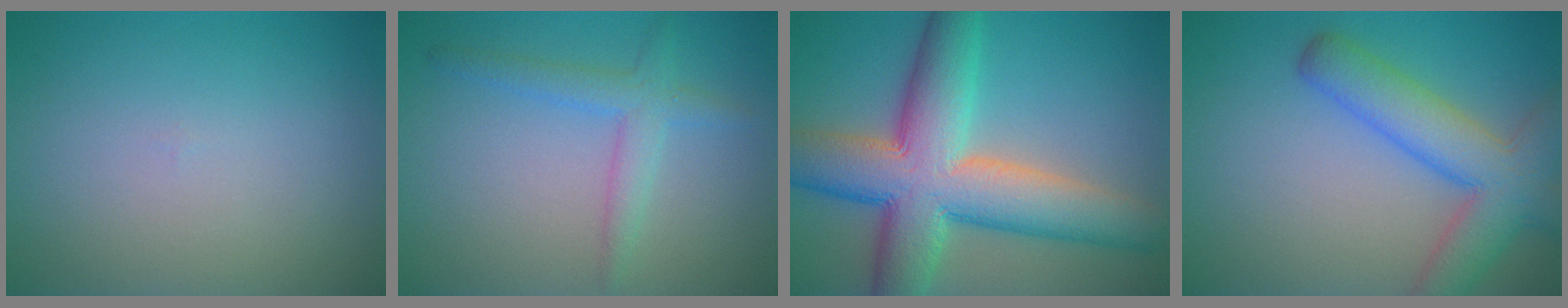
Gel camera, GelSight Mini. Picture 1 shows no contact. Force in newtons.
{"total": 2.8, "press": 2.8, "slide": 0.2}
{"total": 12.0, "press": 11.9, "slide": 0.5}
{"total": 6.9, "press": 6.9, "slide": 0.3}